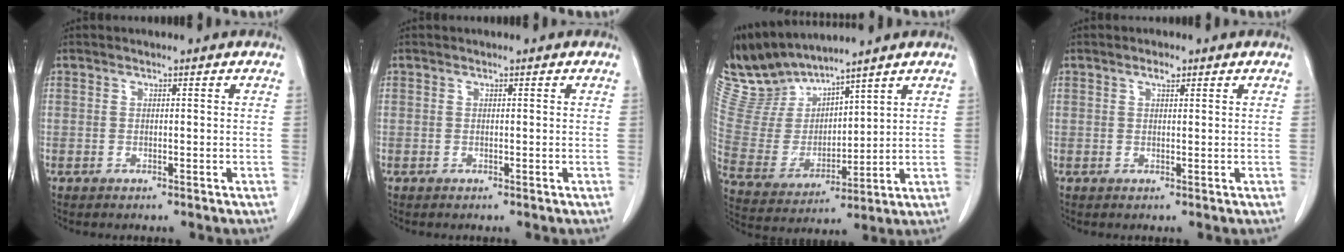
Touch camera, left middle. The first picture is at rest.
{"total": 0.0}
{"total": 10.5, "force": [10.2, 1.4, 1.7], "torque": [-0.060, 0.003, 0.231]}
{"total": 1.4, "force": [0.9, 0.5, 0.9], "torque": [-0.017, 0.001, 0.015]}